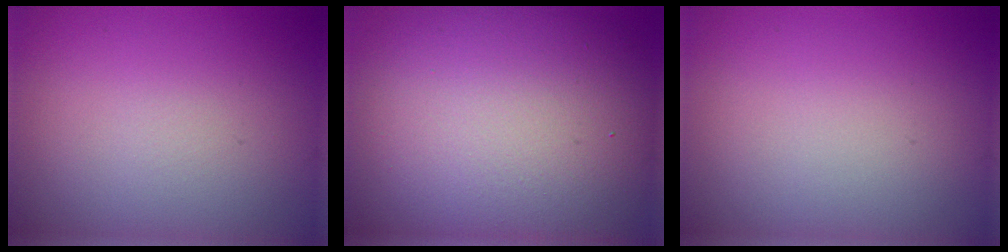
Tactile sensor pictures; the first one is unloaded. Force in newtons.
{"total": 15.6, "press": 15.6, "slide": 1.1}
{"total": 0.0}